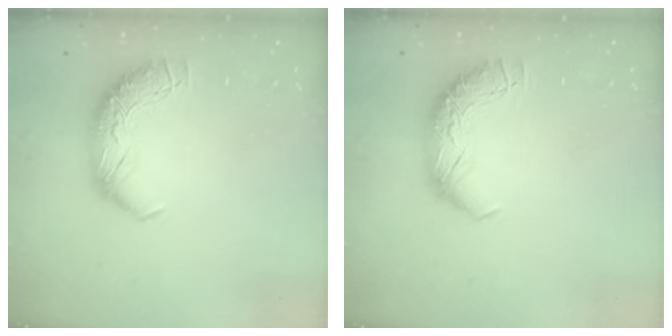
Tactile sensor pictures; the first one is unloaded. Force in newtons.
{"total": 0.0}